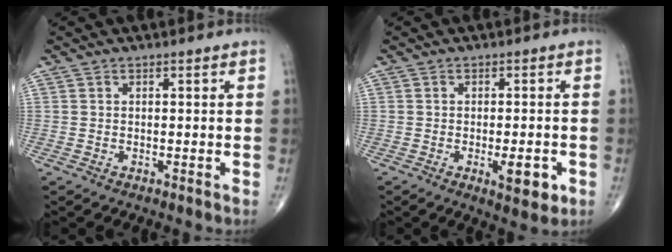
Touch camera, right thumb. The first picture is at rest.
{"total": 5.7, "force": [-2.0, 2.0, 5.0], "torque": [-0.057, -0.005, -0.023]}